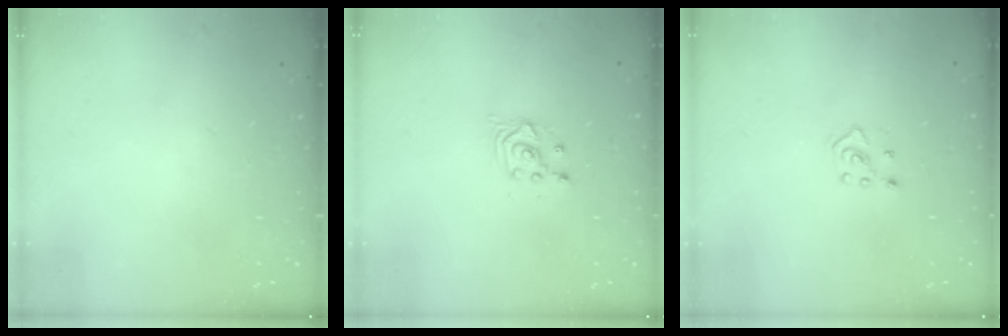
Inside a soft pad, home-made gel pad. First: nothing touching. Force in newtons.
{"total": 2.5, "press": 2.5, "slide": 0.1}
{"total": 4.0, "press": 4.0, "slide": 0.5}